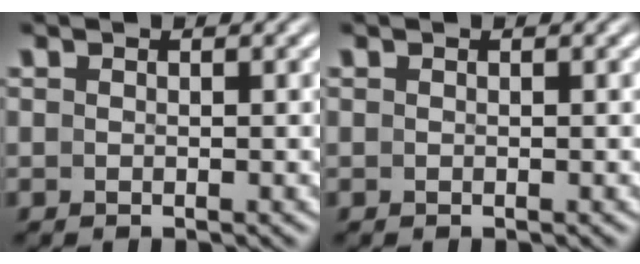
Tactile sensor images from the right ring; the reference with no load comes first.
{"total": 0.0}